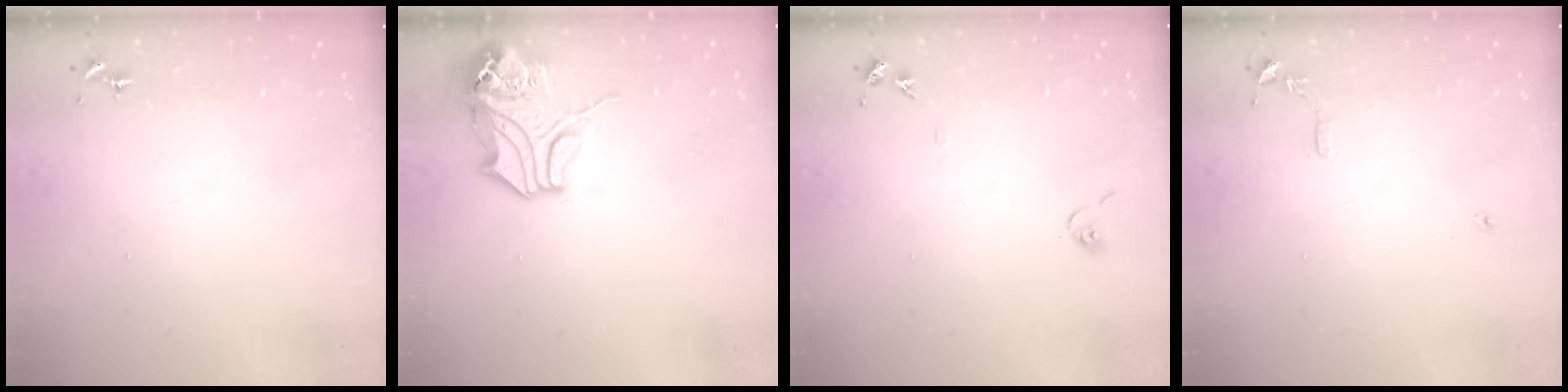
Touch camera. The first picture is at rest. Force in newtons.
{"total": 13.8, "press": 13.7, "slide": 2.0}
{"total": 6.8, "press": 6.8, "slide": 0.6}
{"total": 7.8, "press": 7.8, "slide": 0.8}